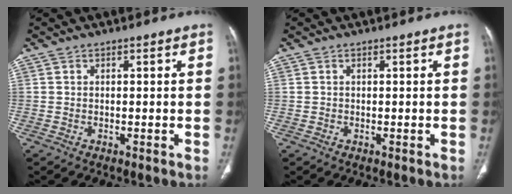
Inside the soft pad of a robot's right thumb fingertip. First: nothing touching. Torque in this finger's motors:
{"motor_torque": [-0.08, 0.25, -0.19, 0.14, 0.02]}